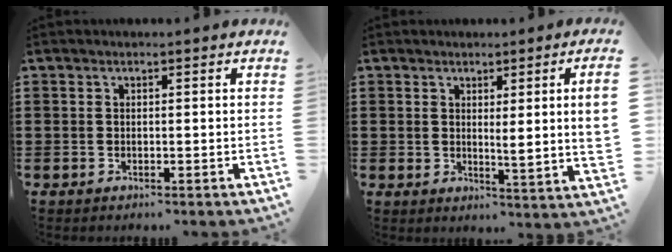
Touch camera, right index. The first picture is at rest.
{"total": 4.5, "force": [1.5, -0.5, 4.2], "torque": [-0.067, -0.013, 0.021]}